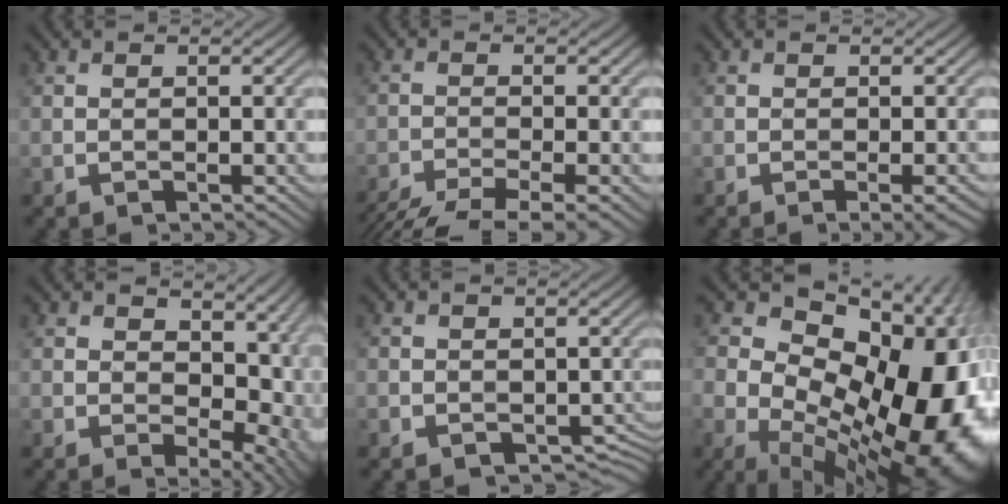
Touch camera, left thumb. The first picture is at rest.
{"total": 6.5, "force": [-5.1, 1.1, 3.8], "torque": [-0.062, -0.009, -0.088]}
{"total": 1.3, "force": [-0.7, 0.0, 1.1], "torque": [-0.020, 0.003, -0.015]}
{"total": 10.8, "force": [1.2, 6.5, 8.5], "torque": [-0.108, -0.005, 0.027]}
{"total": 2.8, "force": [-1.3, 2.5, 0.4], "torque": [-0.001, 0.001, -0.014]}
{"total": 21.8, "force": [-1.8, 14.2, 16.4], "torque": [-0.234, -0.009, -0.023]}